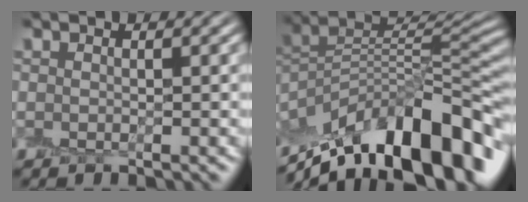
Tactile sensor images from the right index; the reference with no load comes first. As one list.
[{"total": 14.7, "force": [-8.9, 5.5, 10.4], "torque": [-0.171, 0.033, -0.158]}]